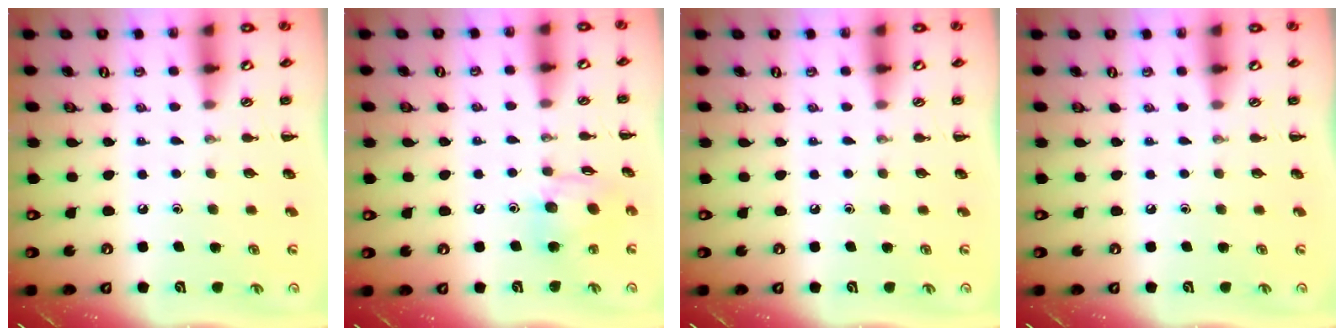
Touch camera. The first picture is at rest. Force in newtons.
{"total": 10.4, "press": 10.3, "slide": 1.5}
{"total": 0.0}
{"total": 0.0}